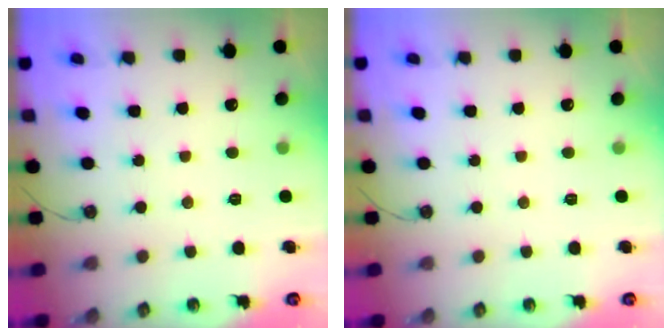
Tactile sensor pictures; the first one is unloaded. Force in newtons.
{"total": 0.0}